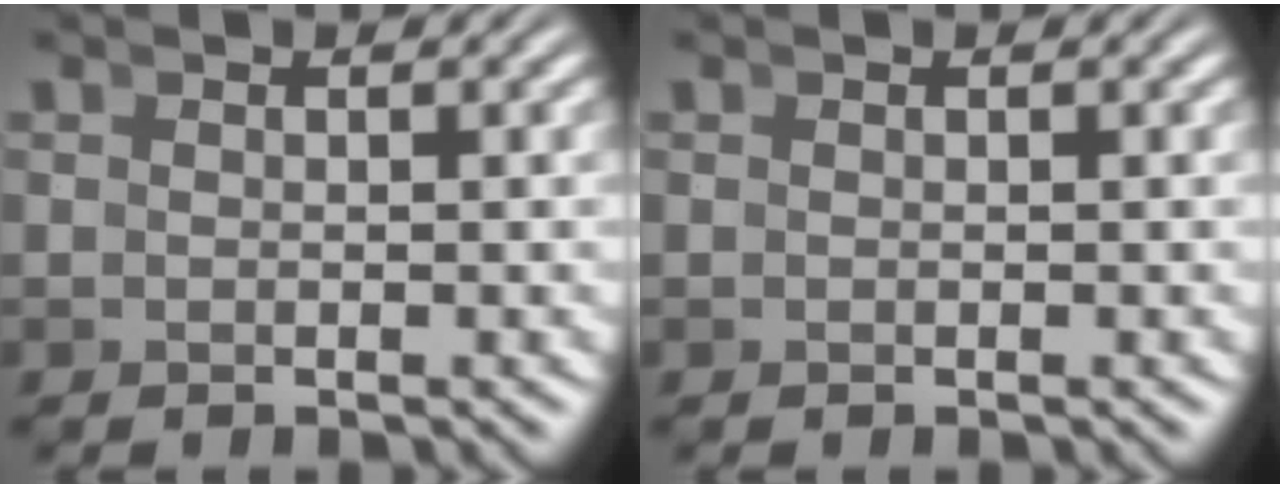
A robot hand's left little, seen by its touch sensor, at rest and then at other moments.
{"total": 0.0}